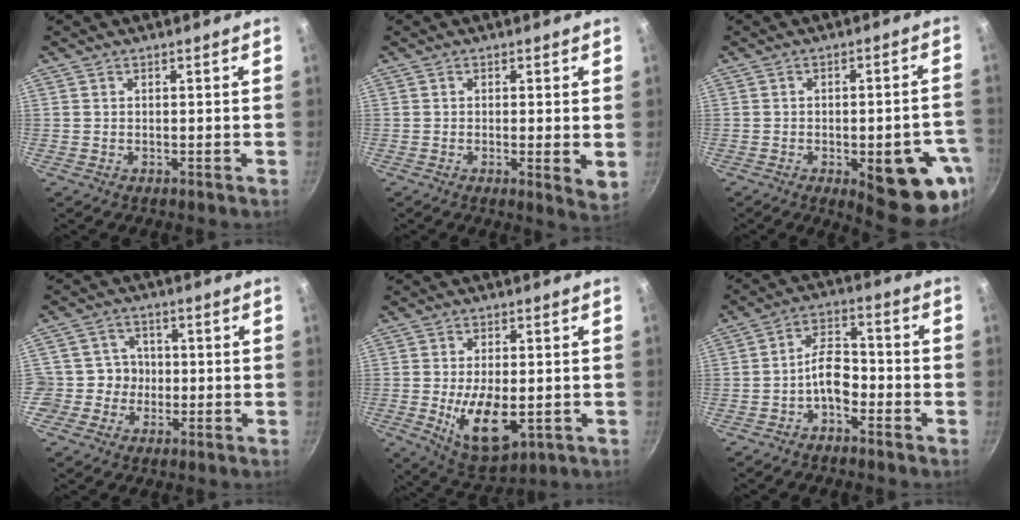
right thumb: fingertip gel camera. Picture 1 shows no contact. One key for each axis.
{"total": 4.5, "fx": 0.0, "fy": 1.2, "fz": 4.4, "tx": -0.058, "ty": -0.017, "tz": -0.003}
{"total": 16.1, "fx": -5.7, "fy": 5.8, "fz": 13.9, "tx": -0.127, "ty": 0.015, "tz": -0.068}
{"total": 5.6, "fx": -1.1, "fy": 5.4, "fz": 0.7, "tx": 0.038, "ty": 0.019, "tz": -0.030}
{"total": 11.9, "fx": -2.1, "fy": 6.1, "fz": 10.0, "tx": -0.153, "ty": -0.006, "tz": -0.020}
{"total": 6.8, "fx": -3.0, "fy": 3.8, "fz": 4.8, "tx": -0.065, "ty": 0.041, "tz": -0.060}